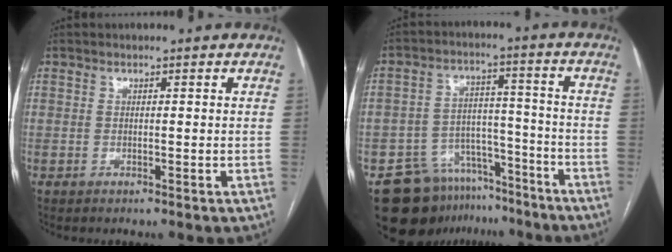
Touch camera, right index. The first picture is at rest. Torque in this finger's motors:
{"motor_torque": [0.38, -0.80, -0.11, -0.21]}